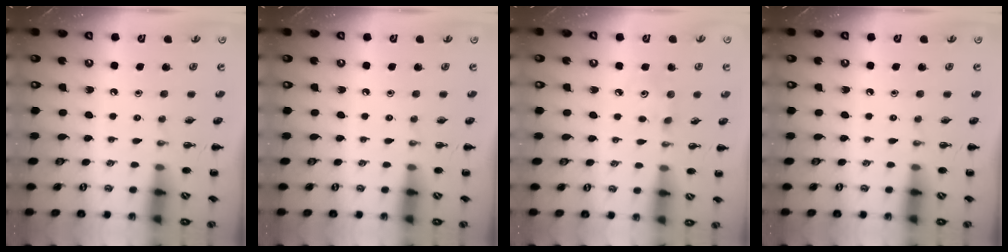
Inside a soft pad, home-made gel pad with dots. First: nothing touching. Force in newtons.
{"total": 0.0}
{"total": 4.7, "press": 4.6, "slide": 1.0}
{"total": 0.0}